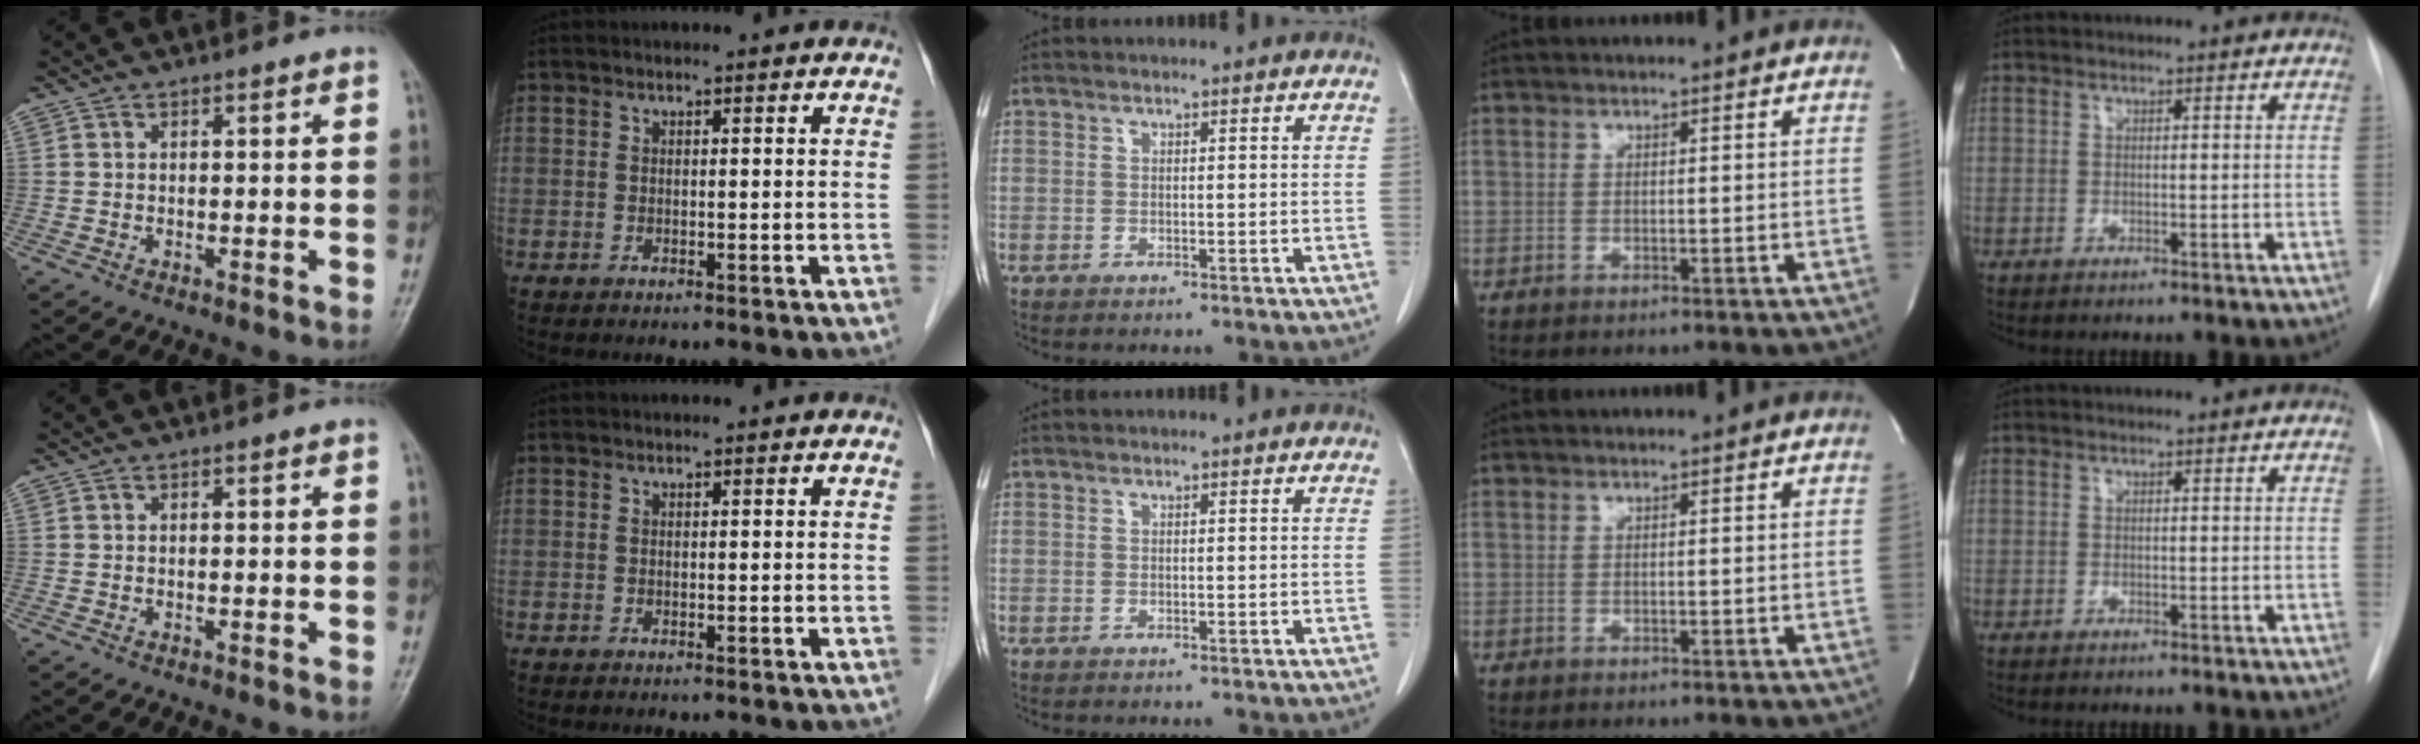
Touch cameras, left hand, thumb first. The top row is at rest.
{}